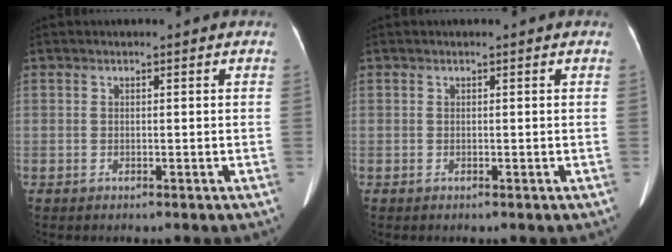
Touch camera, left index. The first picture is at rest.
{"total": 0.0}